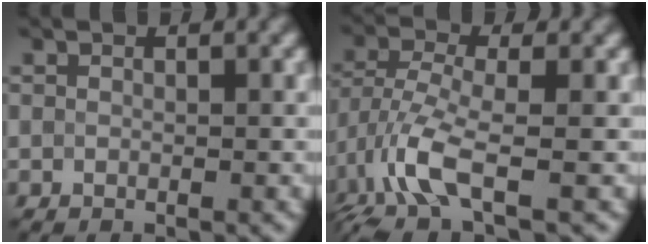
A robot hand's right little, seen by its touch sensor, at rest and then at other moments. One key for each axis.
{"total": 5.7, "fx": -2.3, "fy": 1.9, "fz": 4.8, "tx": -0.112, "ty": -0.006, "tz": -0.054}